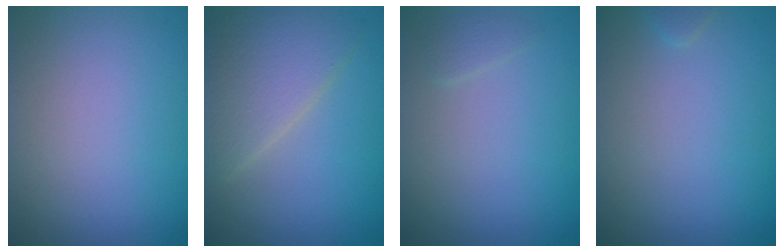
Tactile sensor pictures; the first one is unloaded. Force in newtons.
{"total": 4.7, "press": 4.7, "slide": 0.4}
{"total": 0.8, "press": 0.8, "slide": 0.1}
{"total": 0.5, "press": 0.5, "slide": 0.1}